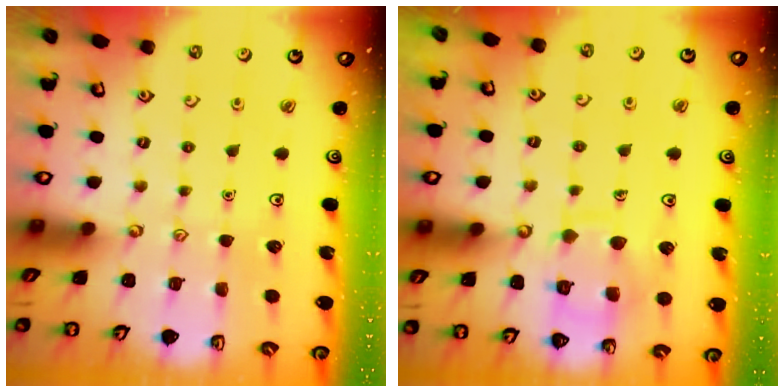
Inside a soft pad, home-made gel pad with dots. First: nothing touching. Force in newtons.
{"total": 10.4, "press": 10.3, "slide": 0.8}